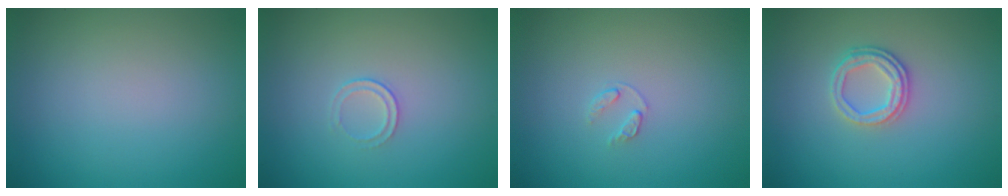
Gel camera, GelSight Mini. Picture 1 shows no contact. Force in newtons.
{"total": 1.0, "press": 0.5, "slide": 0.9}
{"total": 0.8, "press": 0.5, "slide": 0.6}
{"total": 2.6, "press": 2.3, "slide": 1.1}